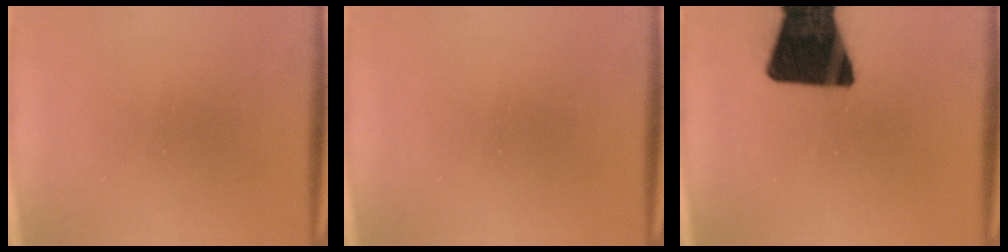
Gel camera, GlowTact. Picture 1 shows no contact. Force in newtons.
{"total": 0.0}
{"total": 19.9}